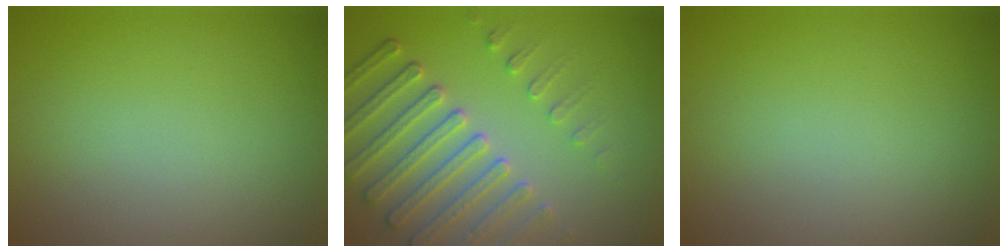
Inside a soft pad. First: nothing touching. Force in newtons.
{"total": 5.2, "press": 4.7, "slide": 2.3}
{"total": 0.0}